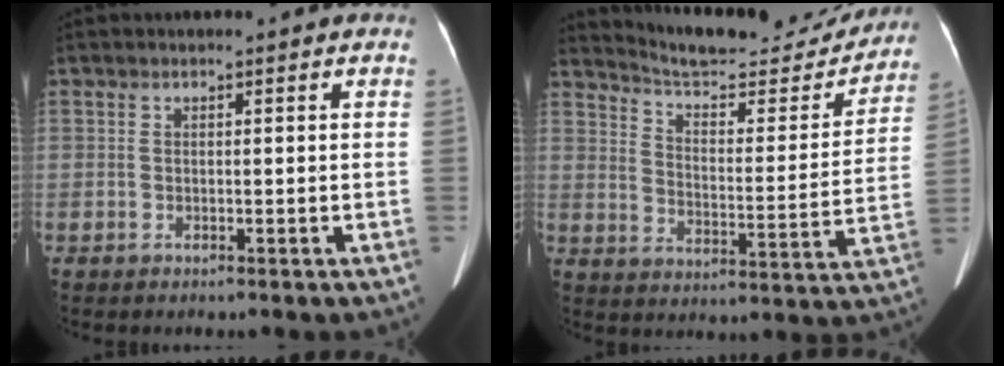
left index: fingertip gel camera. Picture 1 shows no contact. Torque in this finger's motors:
{"motor_torque": [0.84, -1.30, 0.00, 0.05]}